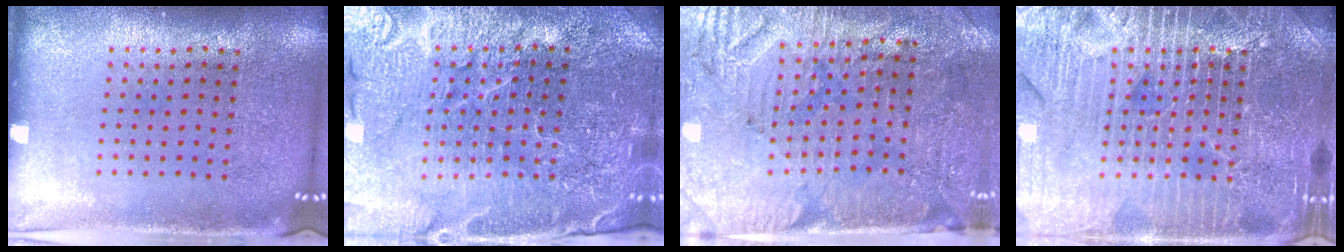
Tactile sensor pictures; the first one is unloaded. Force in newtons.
{"total": 5.0, "press": 4.7, "slide": 1.7}
{"total": 3.3, "press": 3.0, "slide": 1.3}
{"total": 5.4, "press": 5.3, "slide": 0.6}